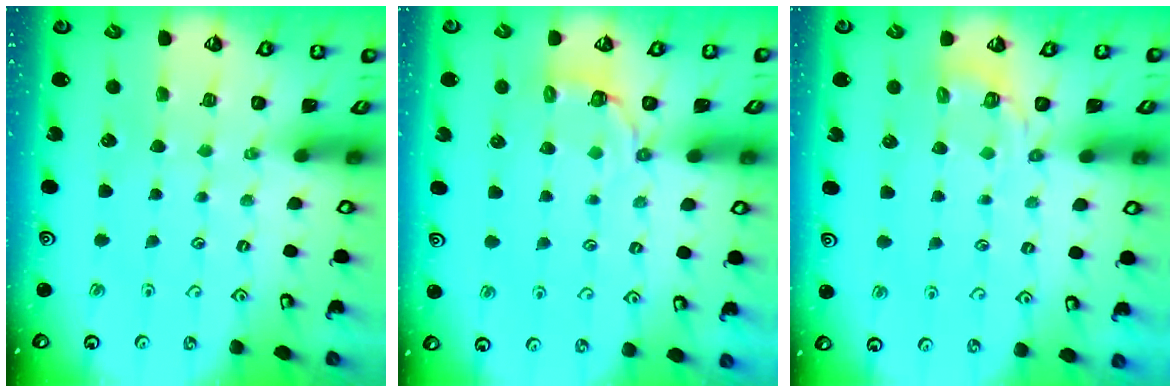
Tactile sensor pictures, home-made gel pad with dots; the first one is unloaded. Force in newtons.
{"total": 3.8, "press": 2.5, "slide": 2.9}
{"total": 3.4, "press": 2.9, "slide": 1.8}